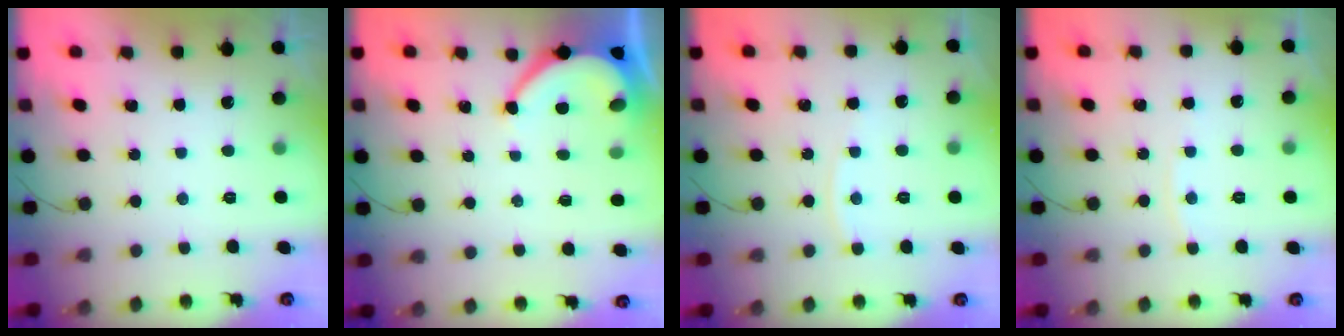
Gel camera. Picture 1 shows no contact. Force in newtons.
{"total": 6.6, "press": 6.6, "slide": 0.4}
{"total": 2.8, "press": 2.7, "slide": 0.4}
{"total": 2.7, "press": 2.7, "slide": 0.3}